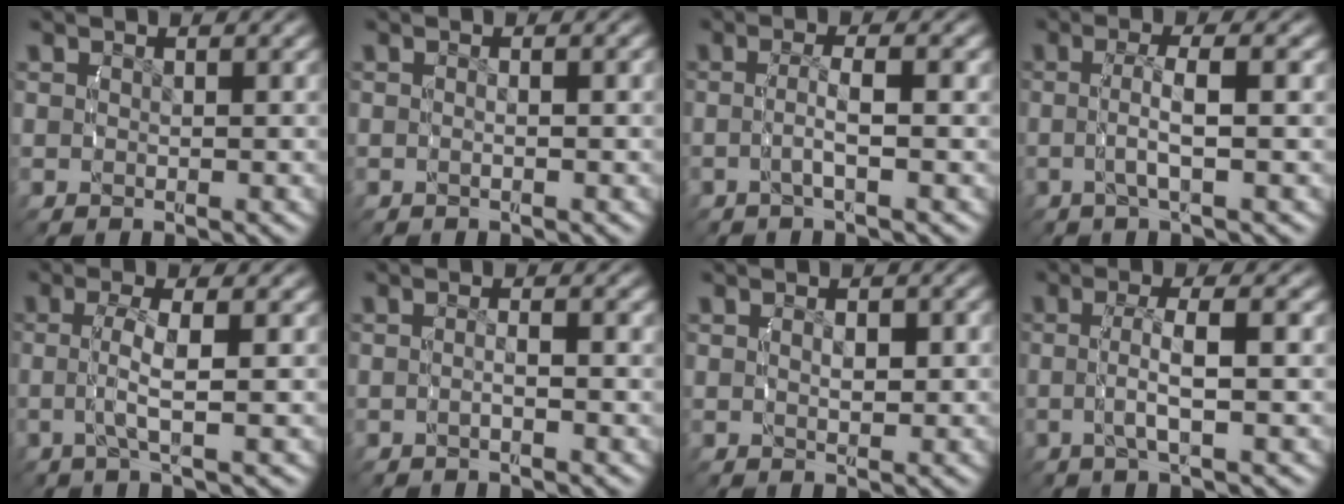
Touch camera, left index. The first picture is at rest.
{"total": 0.7, "force": [-0.4, 0.2, 0.5], "torque": [-0.016, 0.002, -0.009]}
{"total": 2.1, "force": [-0.7, 0.0, 2.0], "torque": [-0.039, 0.008, -0.019]}
{"total": 2.8, "force": [-0.3, 0.3, 2.7], "torque": [-0.054, 0.010, -0.014]}
{"total": 3.1, "force": [0.0, 0.4, 3.1], "torque": [-0.069, 0.003, -0.007]}
{"total": 1.2, "force": [-0.7, 0.1, 0.9], "torque": [-0.020, 0.005, -0.017]}
{"total": 1.5, "force": [0.1, 0.8, 1.2], "torque": [-0.017, -0.001, -0.001]}
{"total": 3.1, "force": [-0.3, 0.4, 3.0], "torque": [-0.058, 0.009, -0.013]}